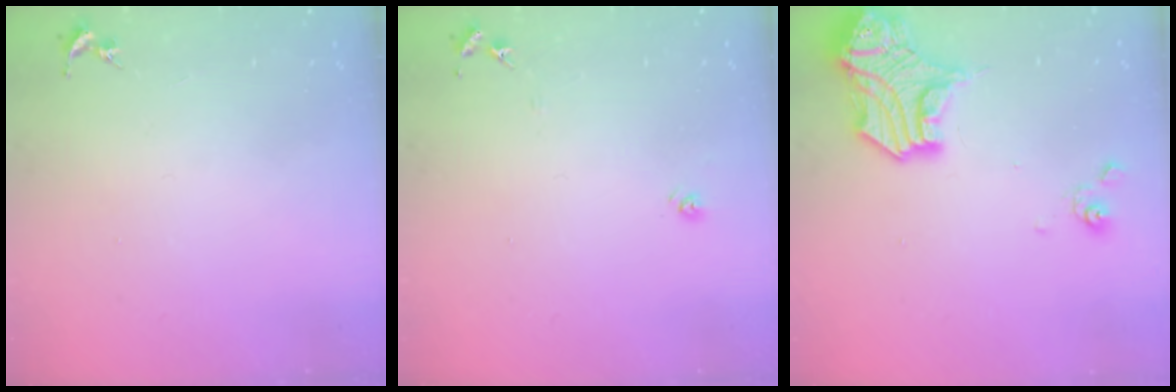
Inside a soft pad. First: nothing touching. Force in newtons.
{"total": 5.9, "press": 5.9, "slide": 0.5}
{"total": 17.0, "press": 16.9, "slide": 1.4}